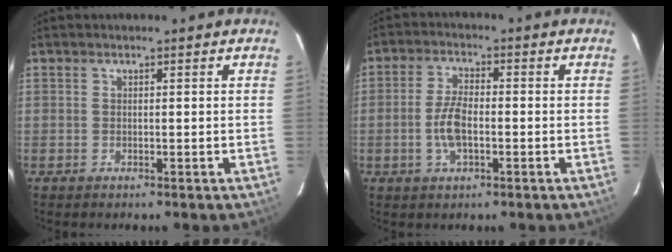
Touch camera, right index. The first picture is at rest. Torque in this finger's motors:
{"motor_torque": [1.32, -0.31, 0.58, 0.06]}